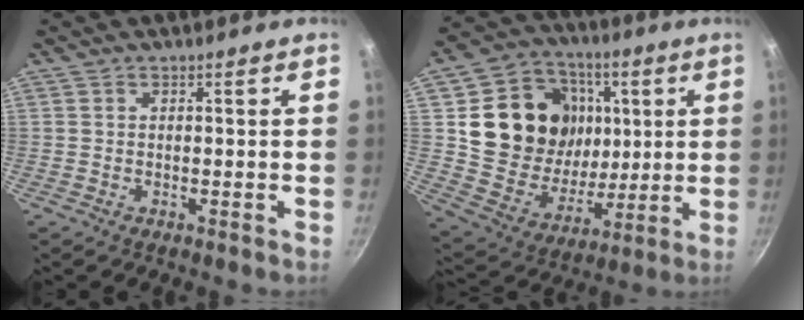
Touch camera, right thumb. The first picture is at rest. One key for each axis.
{"total": 21.8, "fx": 4.9, "fy": 17.9, "fz": 11.4, "tx": -0.175, "ty": -0.008, "tz": 0.096}